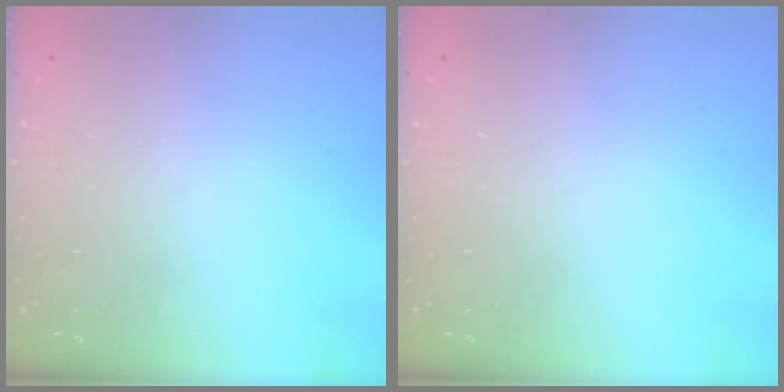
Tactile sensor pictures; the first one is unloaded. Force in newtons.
{"total": 0.0}